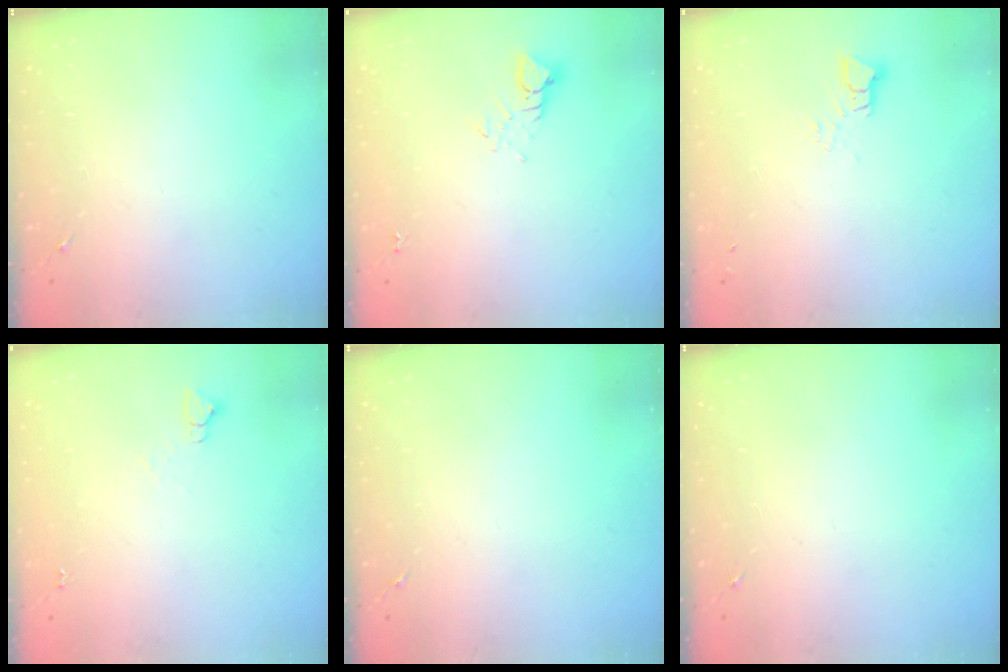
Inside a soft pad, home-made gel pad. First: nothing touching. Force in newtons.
{"total": 3.1, "press": 3.1, "slide": 0.3}
{"total": 3.4, "press": 3.4, "slide": 0.1}
{"total": 3.1, "press": 3.1, "slide": 0.3}
{"total": 0.0}
{"total": 0.0}